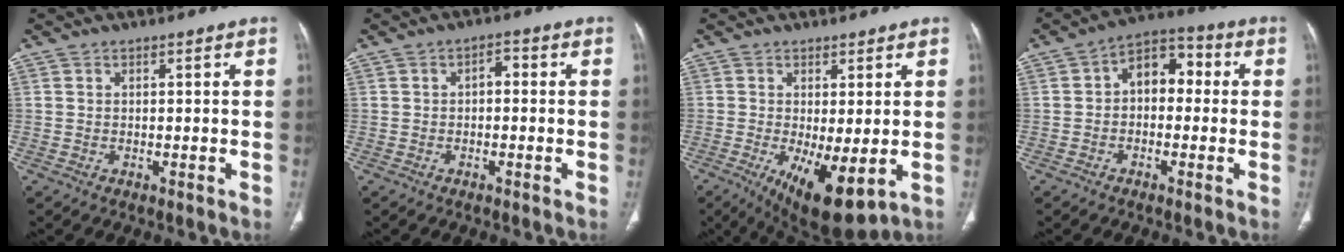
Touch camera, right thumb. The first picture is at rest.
{"total": 2.3, "force": [-0.2, 1.5, 1.8], "torque": [-0.017, 0.012, -0.010]}
{"total": 10.8, "force": [-2.2, 3.9, 9.8], "torque": [-0.159, -0.024, -0.018]}
{"total": 8.4, "force": [0.3, 5.7, 6.2], "torque": [-0.063, 0.034, -0.011]}